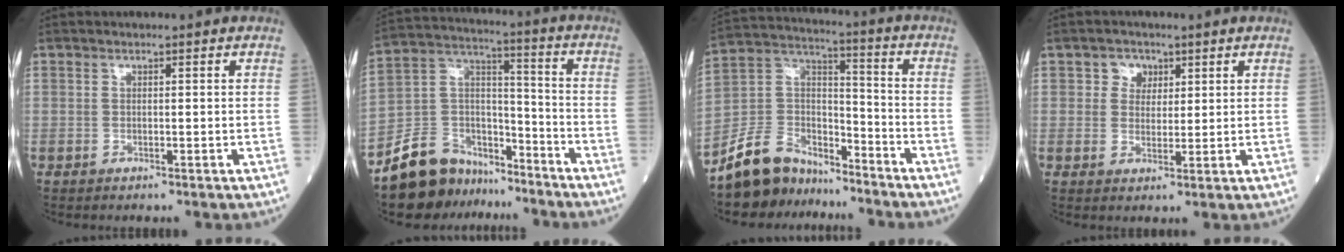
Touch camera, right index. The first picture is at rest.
{"total": 13.2, "force": [-11.0, 6.9, 2.6], "torque": [-0.052, 0.065, -0.194]}
{"total": 11.2, "force": [-9.6, 5.6, 1.6], "torque": [-0.045, 0.051, -0.181]}
{"total": 3.2, "force": [1.4, 2.7, 0.9], "torque": [-0.011, 0.004, 0.020]}